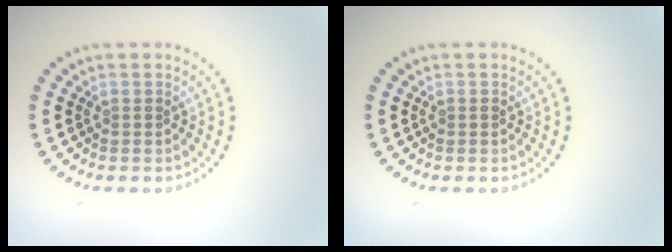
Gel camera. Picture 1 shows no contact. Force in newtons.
{"total": 0.6, "press": 0.6, "slide": 0.1}